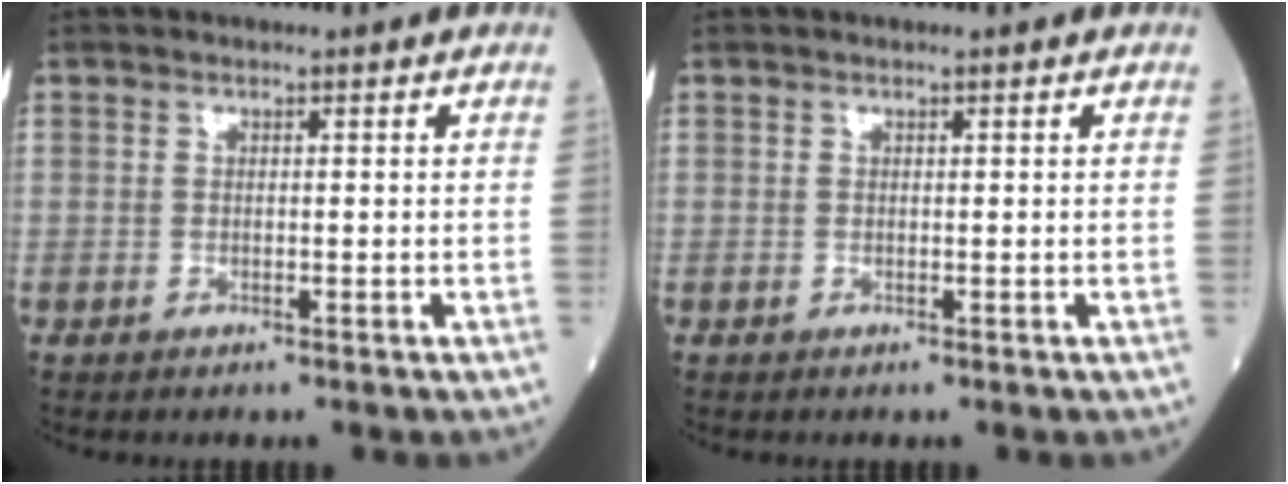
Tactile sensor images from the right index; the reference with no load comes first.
{"total": 0.0}